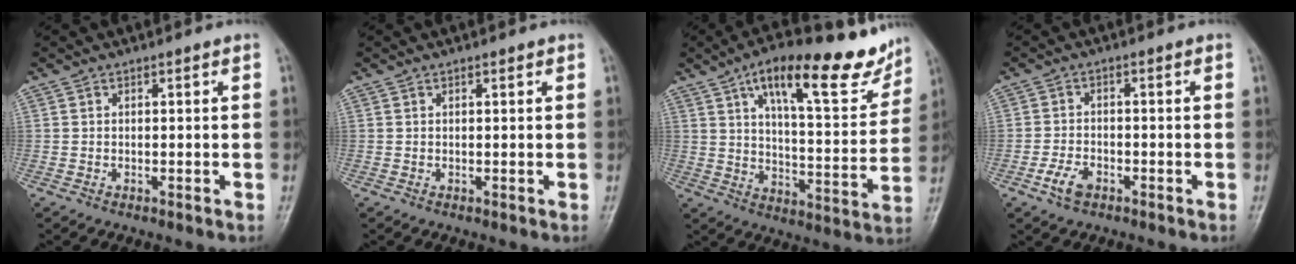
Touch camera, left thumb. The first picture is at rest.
{"total": 0.5, "force": [0.3, 0.2, 0.3], "torque": [-0.006, -0.001, 0.003]}
{"total": 20.6, "force": [12.9, 6.5, 14.7], "torque": [-0.176, -0.047, 0.197]}
{"total": 4.0, "force": [-2.2, 2.3, 2.4], "torque": [-0.047, 0.010, -0.042]}